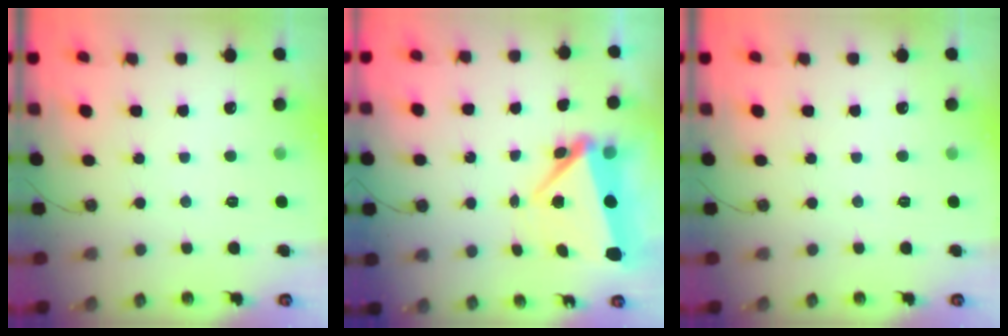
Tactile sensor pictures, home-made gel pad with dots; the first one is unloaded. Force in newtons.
{"total": 6.6, "press": 6.6, "slide": 0.5}
{"total": 0.0}